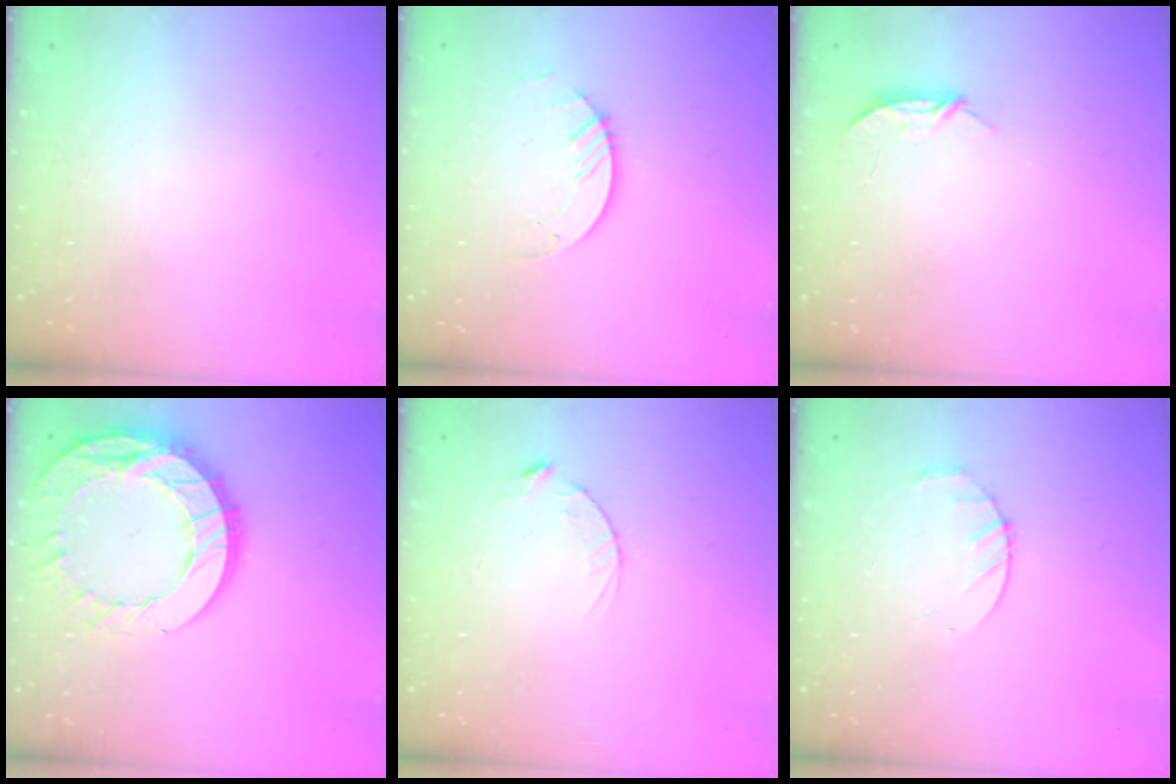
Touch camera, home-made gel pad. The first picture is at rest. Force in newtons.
{"total": 2.8, "press": 2.8, "slide": 0.3}
{"total": 3.8, "press": 3.8, "slide": 0.5}
{"total": 16.0, "press": 15.9, "slide": 1.3}
{"total": 2.8, "press": 2.8, "slide": 0.4}
{"total": 3.2, "press": 3.2, "slide": 0.5}